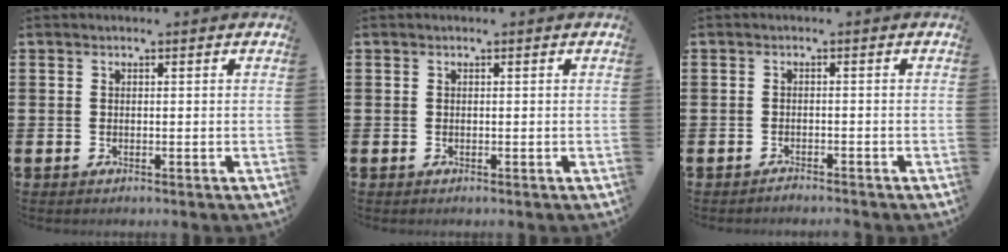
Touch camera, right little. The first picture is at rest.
{"total": 0.0}
{"total": 1.0, "force": [-1.0, 0.0, 0.0], "torque": [-0.003, -0.002, -0.020]}